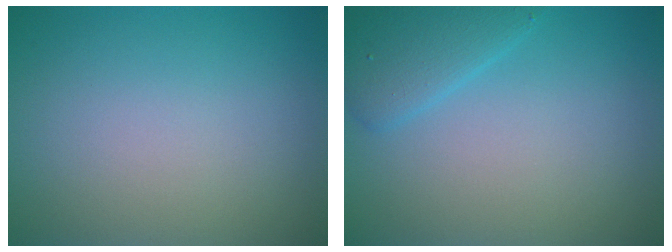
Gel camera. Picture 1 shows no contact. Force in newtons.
{"total": 2.9, "press": 2.9, "slide": 0.2}